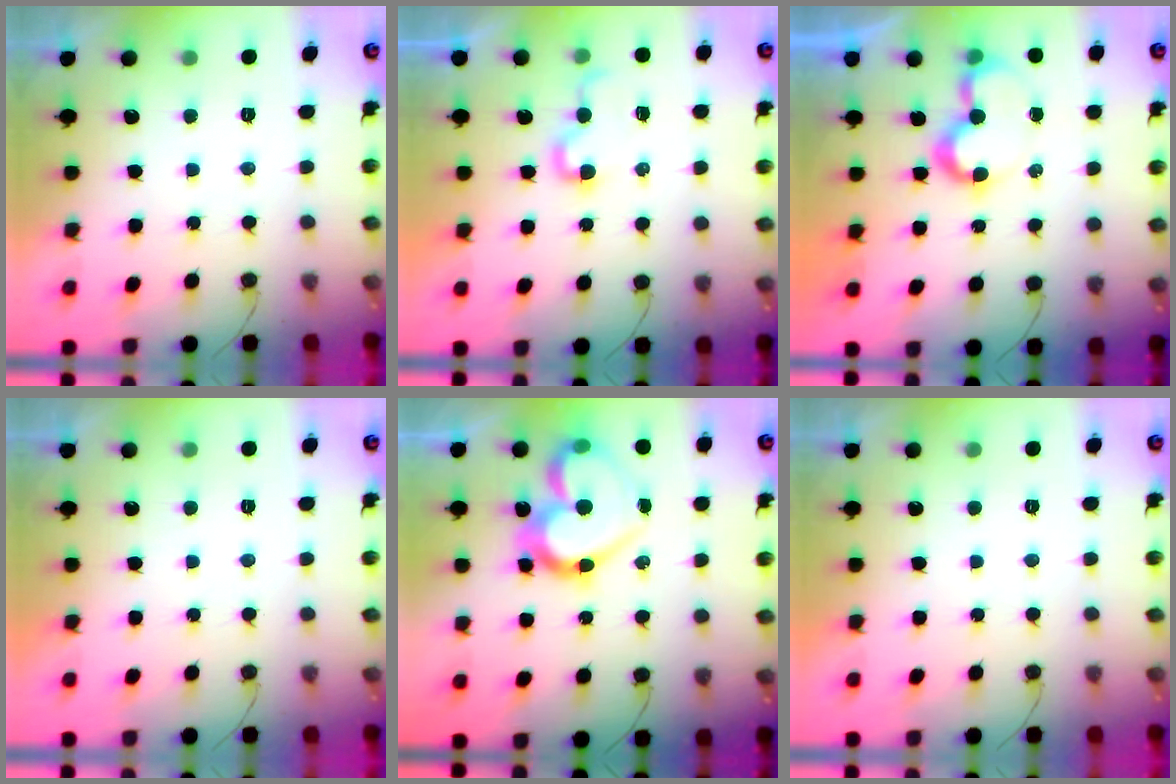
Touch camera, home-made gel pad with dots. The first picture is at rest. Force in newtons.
{"total": 4.4, "press": 4.4, "slide": 0.5}
{"total": 8.3, "press": 8.2, "slide": 1.0}
{"total": 1.7, "press": 1.7, "slide": 0.0}
{"total": 16.6, "press": 16.4, "slide": 2.1}
{"total": 1.7, "press": 1.6, "slide": 0.0}